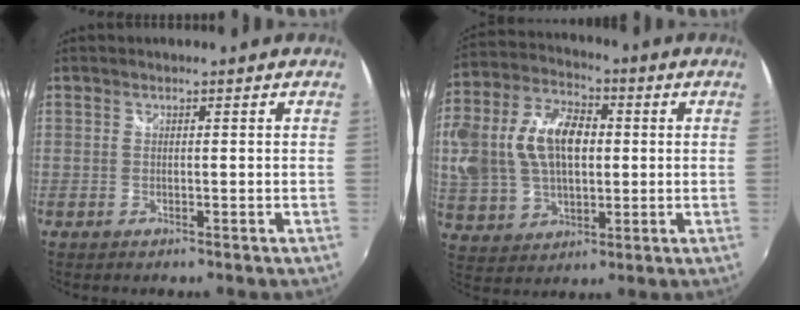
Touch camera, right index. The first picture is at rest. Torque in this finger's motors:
{"motor_torque": [0.80, -0.17, 0.87, 0.21]}